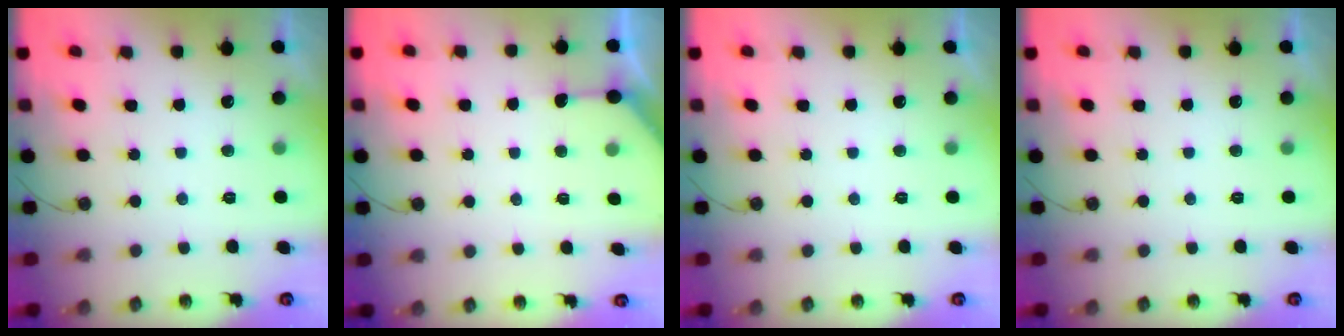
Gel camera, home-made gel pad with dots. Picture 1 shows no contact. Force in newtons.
{"total": 4.4, "press": 4.4, "slide": 0.3}
{"total": 0.0}
{"total": 0.0}